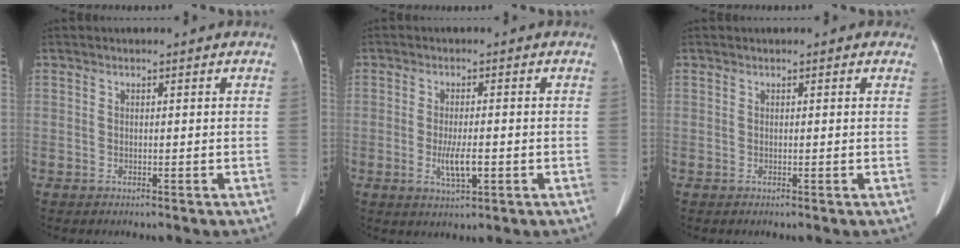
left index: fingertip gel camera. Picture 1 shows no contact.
{"total": 4.2, "force": [-1.2, 0.9, 3.9], "torque": [-0.083, -0.007, -0.016]}
{"total": 0.7, "force": [0.5, 0.5, 0.2], "torque": [0.003, 0.002, 0.001]}